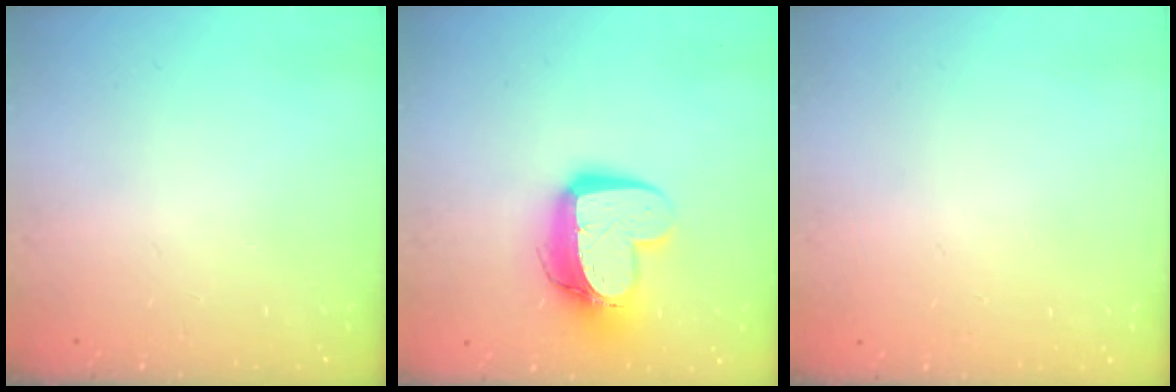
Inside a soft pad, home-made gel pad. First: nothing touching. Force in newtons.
{"total": 14.2, "press": 14.2, "slide": 1.4}
{"total": 0.0}